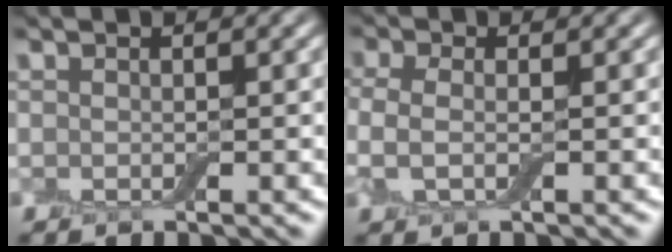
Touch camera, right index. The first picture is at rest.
{"total": 2.5, "force": [-0.1, 1.3, 2.2], "torque": [-0.055, 0.000, -0.010]}